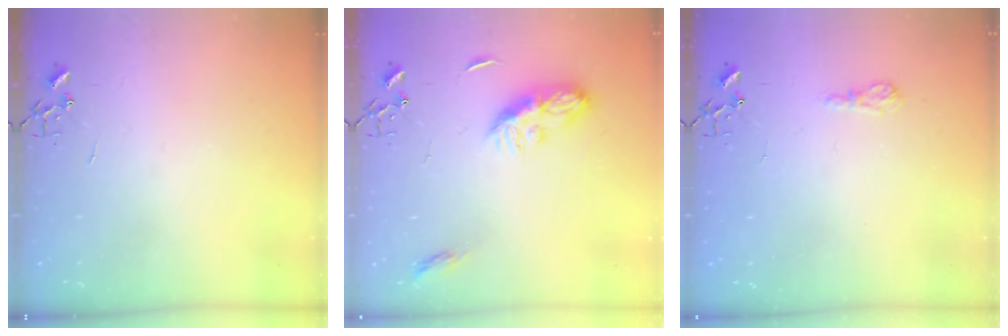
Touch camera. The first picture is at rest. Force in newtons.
{"total": 8.8, "press": 8.8, "slide": 0.0}
{"total": 6.5, "press": 6.5, "slide": 0.7}